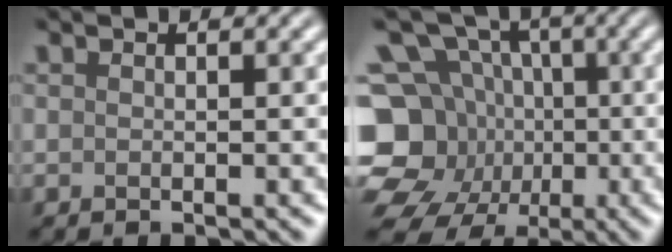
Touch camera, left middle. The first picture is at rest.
{"total": 15.3, "force": [-4.5, 13.7, 5.1], "torque": [-0.135, -0.012, -0.095]}